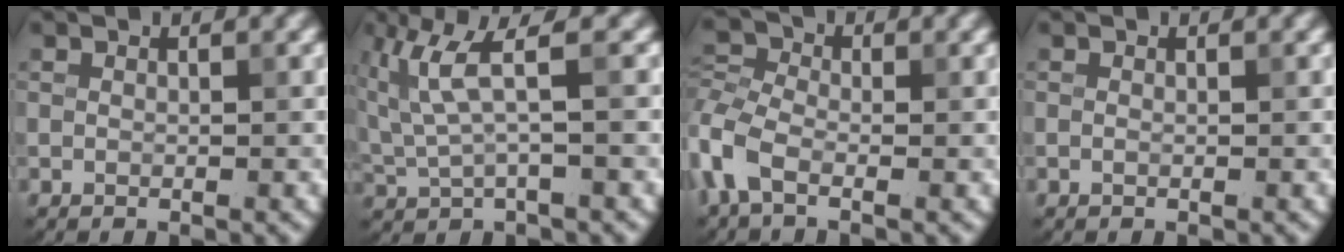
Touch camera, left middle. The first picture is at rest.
{"total": 4.7, "force": [1.7, 0.9, 4.3], "torque": [-0.103, 0.006, 0.039]}
{"total": 4.3, "force": [-1.9, 2.4, 3.0], "torque": [-0.075, 0.005, -0.060]}
{"total": 0.0}